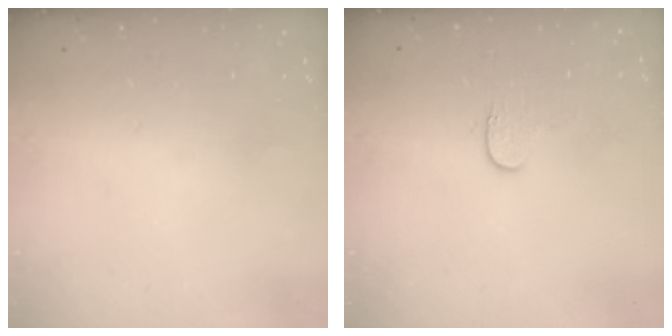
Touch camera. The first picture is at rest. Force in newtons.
{"total": 3.6, "press": 3.6, "slide": 0.3}